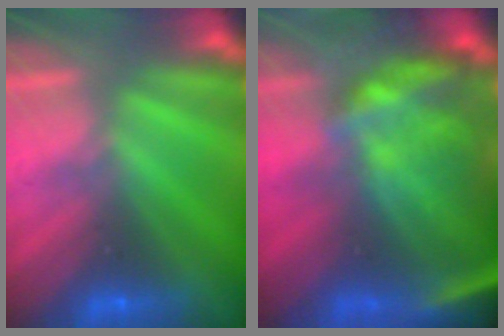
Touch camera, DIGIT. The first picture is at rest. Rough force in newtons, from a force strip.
{"total": 11.1}